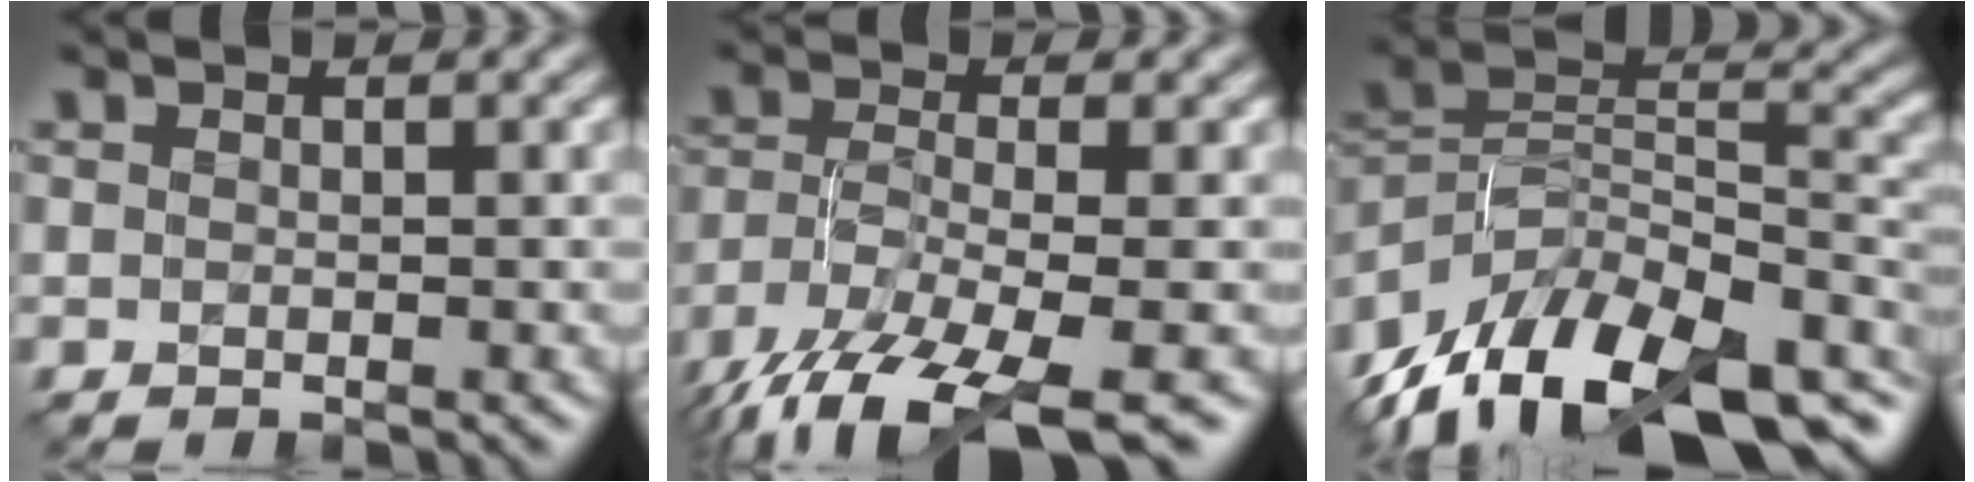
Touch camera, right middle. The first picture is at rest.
{"total": 12.4, "force": [-8.8, 3.3, 8.1], "torque": [-0.168, -0.029, -0.147]}
{"total": 16.5, "force": [-10.7, 7.5, 10.0], "torque": [-0.216, 0.004, -0.174]}